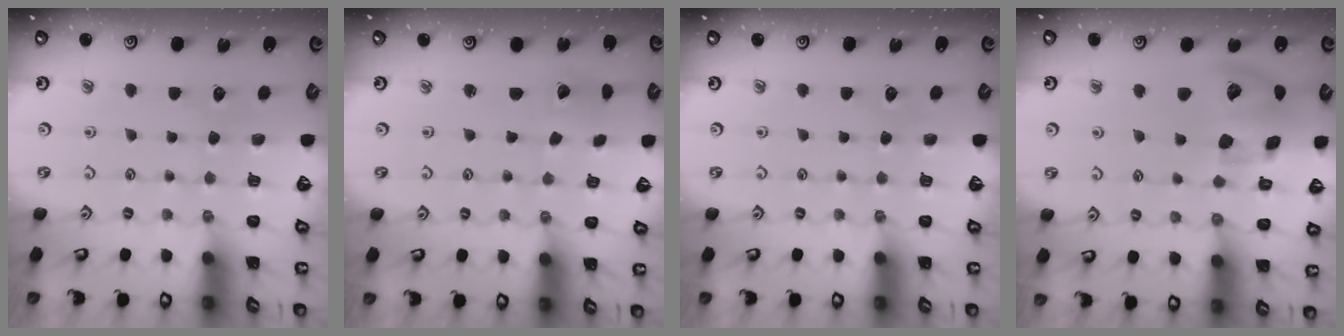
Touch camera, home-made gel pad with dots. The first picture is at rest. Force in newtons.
{"total": 2.7, "press": 2.7, "slide": 0.2}
{"total": 0.0}
{"total": 15.5, "press": 15.3, "slide": 2.4}